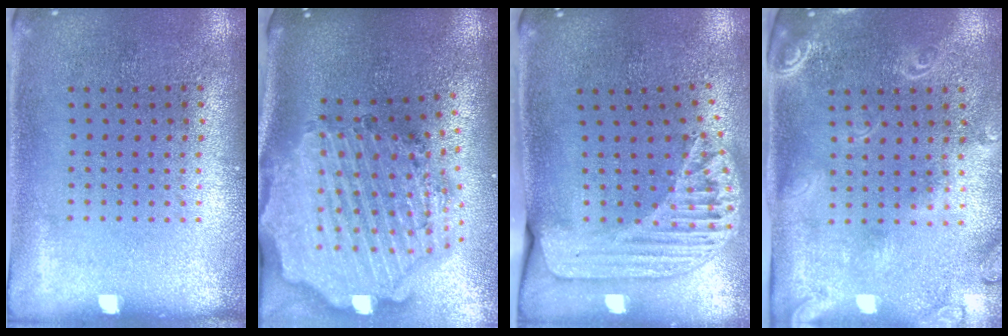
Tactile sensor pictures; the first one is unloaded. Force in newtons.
{"total": 4.1, "press": 3.4, "slide": 2.3}
{"total": 1.8, "press": 1.6, "slide": 0.9}
{"total": 2.4, "press": 1.9, "slide": 1.4}